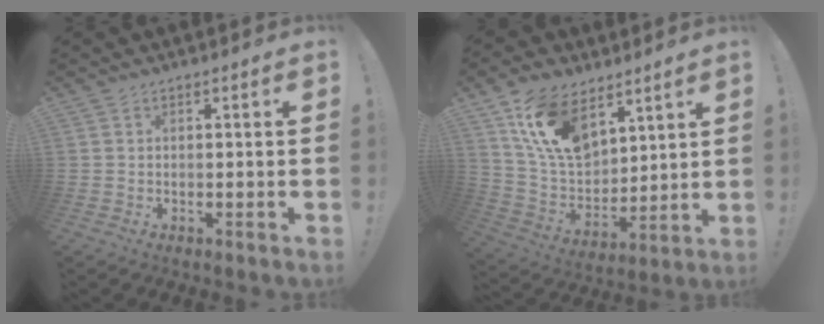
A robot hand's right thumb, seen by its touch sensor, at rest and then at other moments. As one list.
[{"total": 16.7, "force": [9.7, 10.0, 9.1], "torque": [-0.180, -0.051, 0.185]}]